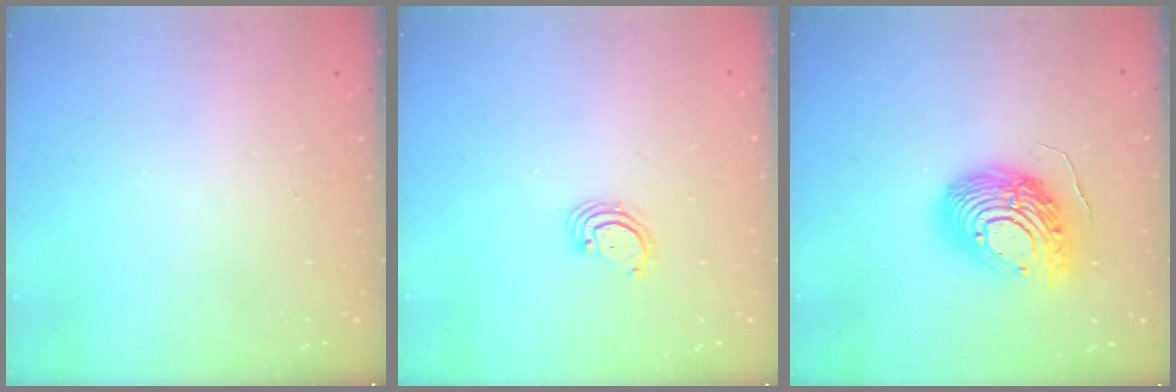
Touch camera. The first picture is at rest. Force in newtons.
{"total": 2.7, "press": 2.7, "slide": 0.3}
{"total": 17.3, "press": 17.2, "slide": 1.6}